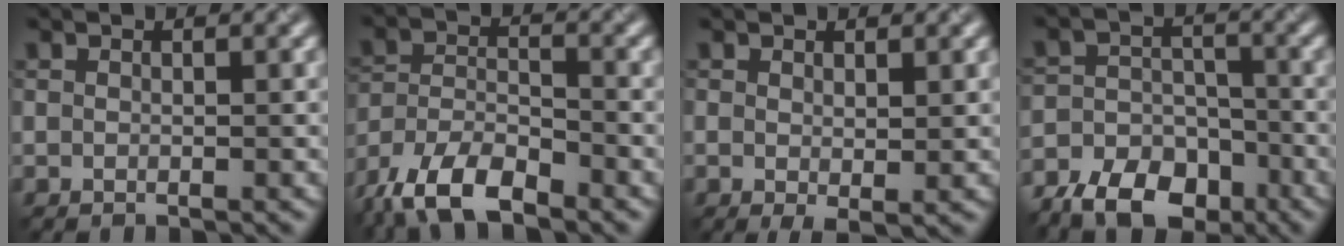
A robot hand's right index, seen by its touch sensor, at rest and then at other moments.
{"total": 8.7, "force": [-6.6, 3.3, 4.7], "torque": [-0.083, -0.008, -0.130]}
{"total": 1.6, "force": [0.1, 0.7, 1.4], "torque": [-0.022, -0.007, 0.005]}
{"total": 9.2, "force": [-7.1, 4.9, 3.2], "torque": [-0.038, -0.009, -0.114]}